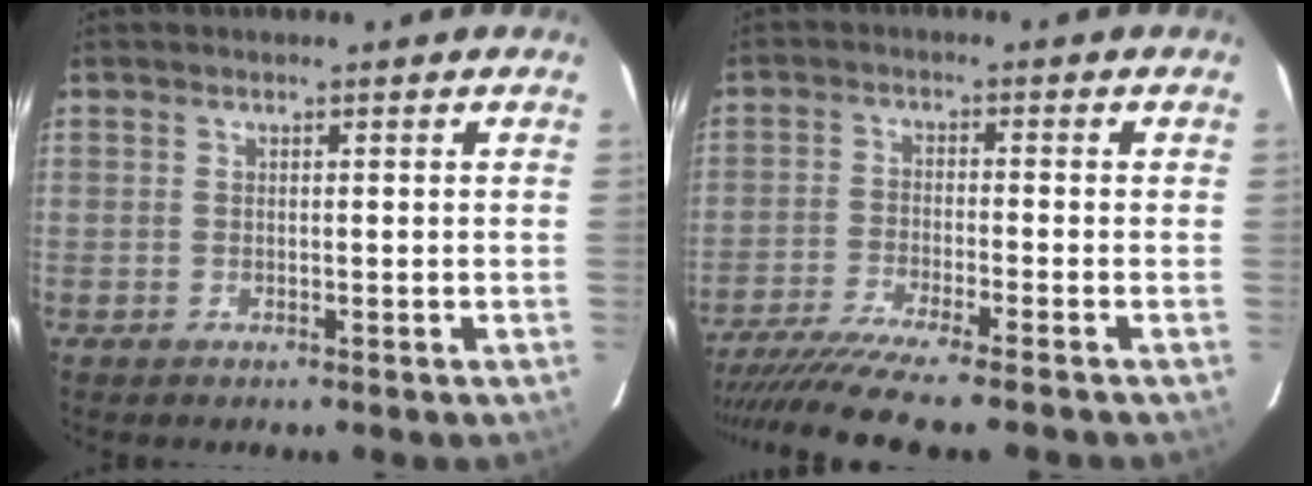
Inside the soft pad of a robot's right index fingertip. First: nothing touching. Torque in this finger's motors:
{"motor_torque": [0.71, -1.43, 0.80, 0.17]}